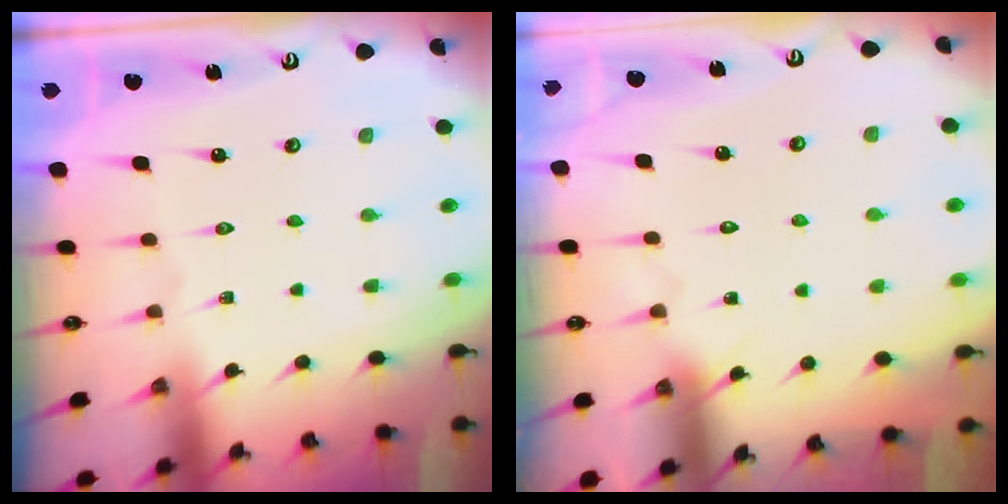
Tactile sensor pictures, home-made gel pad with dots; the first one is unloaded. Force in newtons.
{"total": 4.0, "press": 4.0, "slide": 0.4}